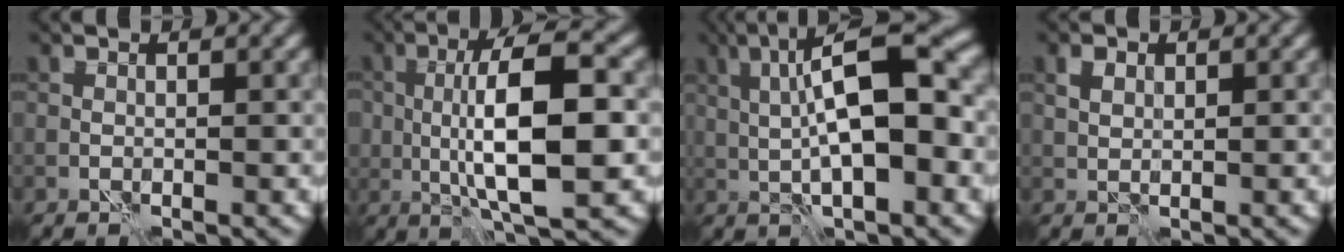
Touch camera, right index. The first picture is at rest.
{"total": 9.5, "force": [-0.3, 3.2, 9.0], "torque": [-0.156, 0.006, -0.008]}
{"total": 9.3, "force": [0.7, 2.8, 8.9], "torque": [-0.145, 0.014, 0.006]}
{"total": 1.4, "force": [0.7, 0.9, 0.8], "torque": [-0.016, 0.006, 0.013]}